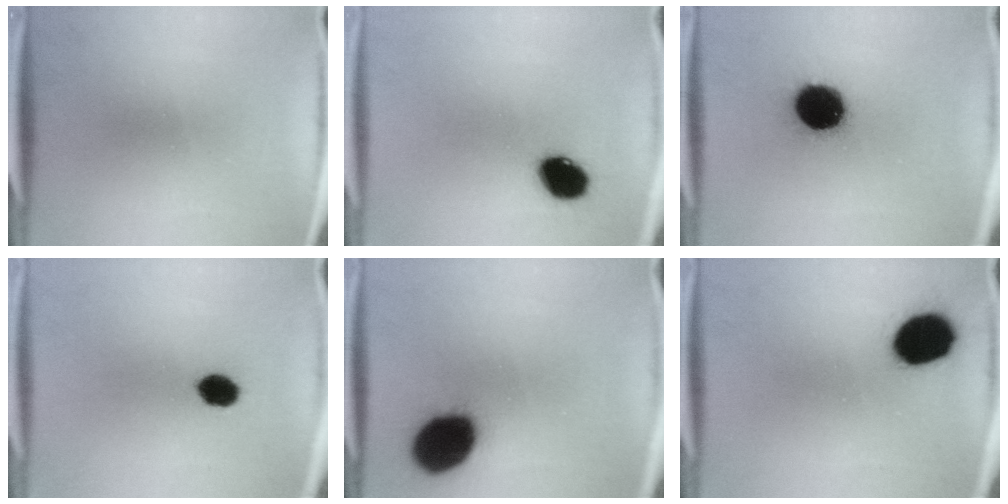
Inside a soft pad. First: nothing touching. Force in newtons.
{"total": 9.0}
{"total": 16.2}
{"total": 5.4}
{"total": 18.9}
{"total": 14.4}